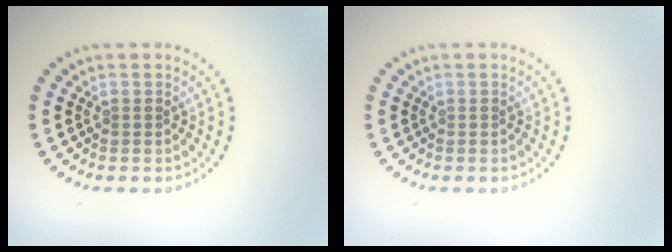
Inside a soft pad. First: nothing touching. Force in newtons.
{"total": 0.0}